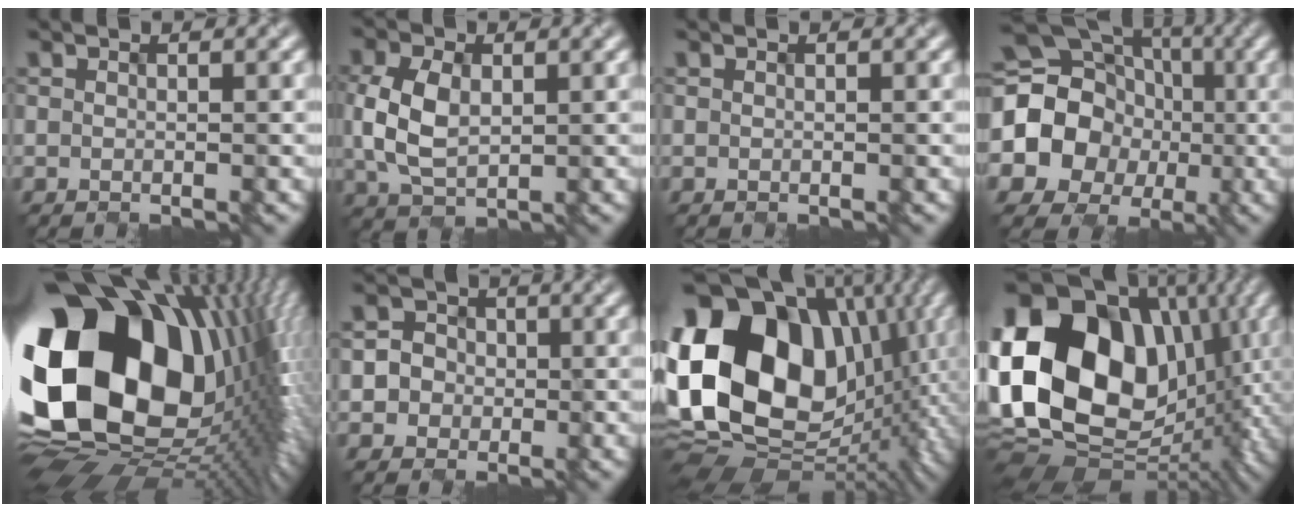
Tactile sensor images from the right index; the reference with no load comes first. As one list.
[{"total": 4.7, "force": [-0.1, 3.3, 3.4], "torque": [-0.084, 0.004, 0.004]}, {"total": 0.0}, {"total": 13.6, "force": [-1.0, 12.2, 5.8], "torque": [-0.129, 0.002, -0.042]}, {"total": 22.3, "force": [2.2, 15.3, 16.1], "torque": [-0.334, -0.058, 0.063]}, {"total": 3.5, "force": [-0.5, 3.4, 0.5], "torque": [0.005, 0.009, -0.017]}, {"total": 19.9, "force": [2.8, 14.7, 13.1], "torque": [-0.273, 0.015, 0.059]}, {"total": 19.4, "force": [2.7, 14.7, 12.5], "torque": [-0.254, 0.013, 0.057]}]